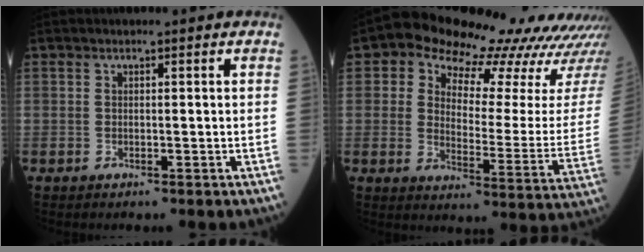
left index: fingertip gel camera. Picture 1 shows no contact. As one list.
[{"total": 23.6, "force": [20.6, 5.5, 10.0], "torque": [-0.136, -0.059, 0.244]}]